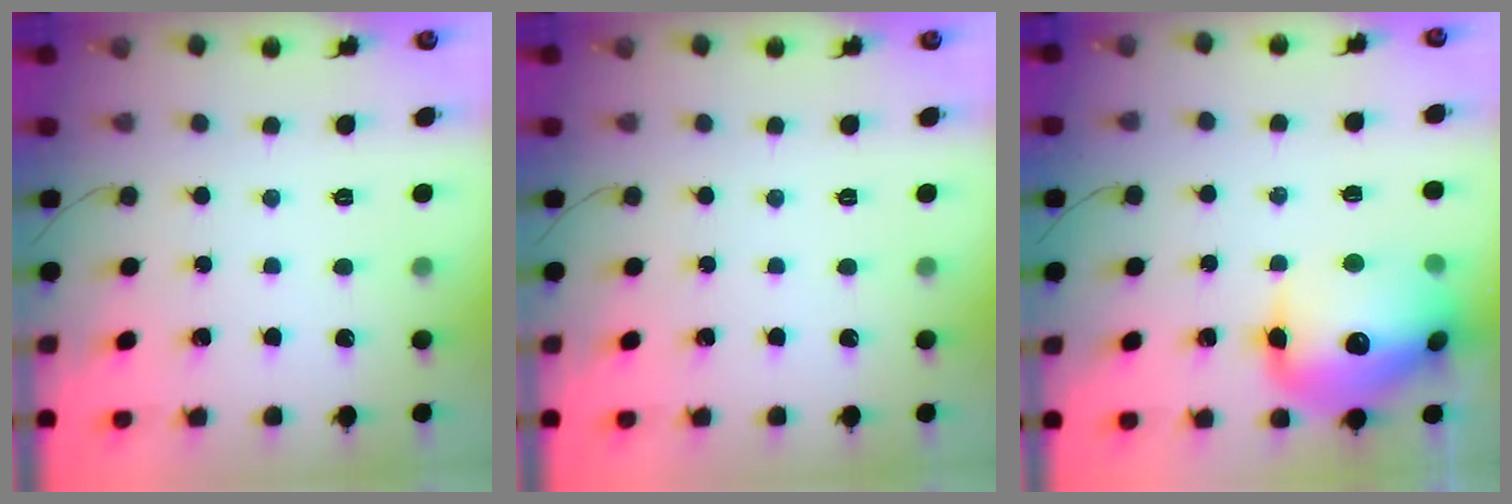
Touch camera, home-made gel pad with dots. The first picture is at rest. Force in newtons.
{"total": 0.0}
{"total": 20.7, "press": 20.5, "slide": 3.3}